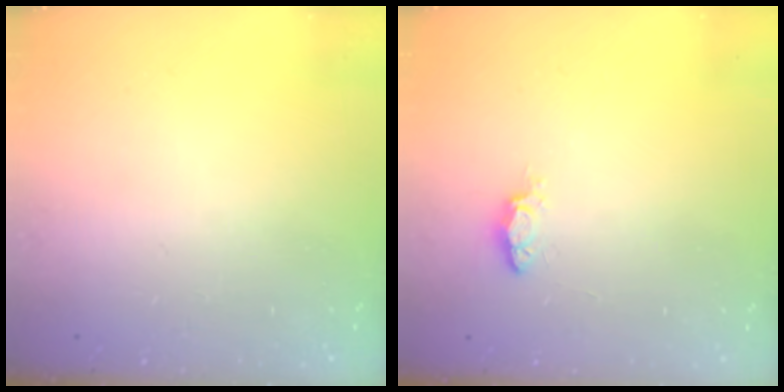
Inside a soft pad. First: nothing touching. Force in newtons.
{"total": 3.5, "press": 3.5, "slide": 0.4}